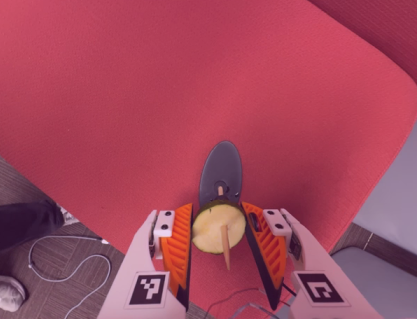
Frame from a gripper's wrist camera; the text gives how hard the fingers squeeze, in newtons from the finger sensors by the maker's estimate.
{"total": 8.0, "left": 8.1, "right": 7.8}